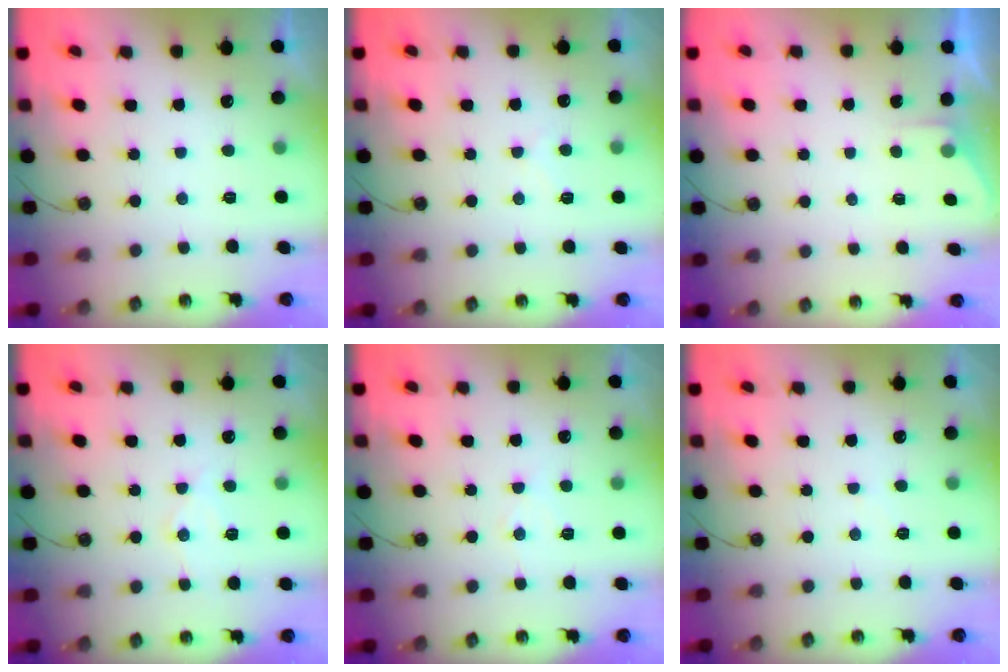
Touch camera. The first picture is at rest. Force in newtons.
{"total": 6.5, "press": 6.5, "slide": 0.6}
{"total": 1.8, "press": 1.8, "slide": 0.3}
{"total": 8.6, "press": 8.6, "slide": 0.8}
{"total": 5.9, "press": 5.9, "slide": 0.8}
{"total": 2.4, "press": 2.4, "slide": 0.4}